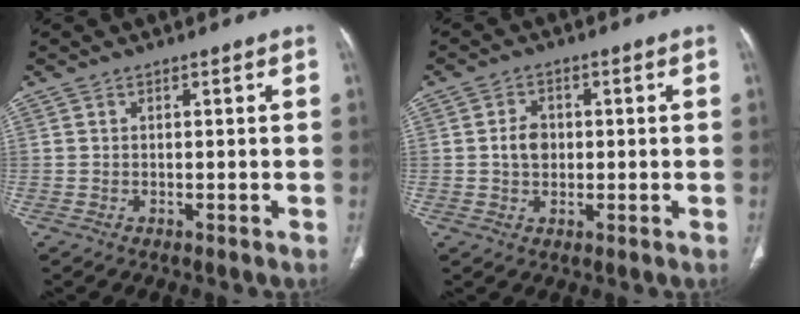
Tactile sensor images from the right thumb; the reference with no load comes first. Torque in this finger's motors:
{"motor_torque": [0.61, 1.34, 0.70, -0.51, 0.02]}